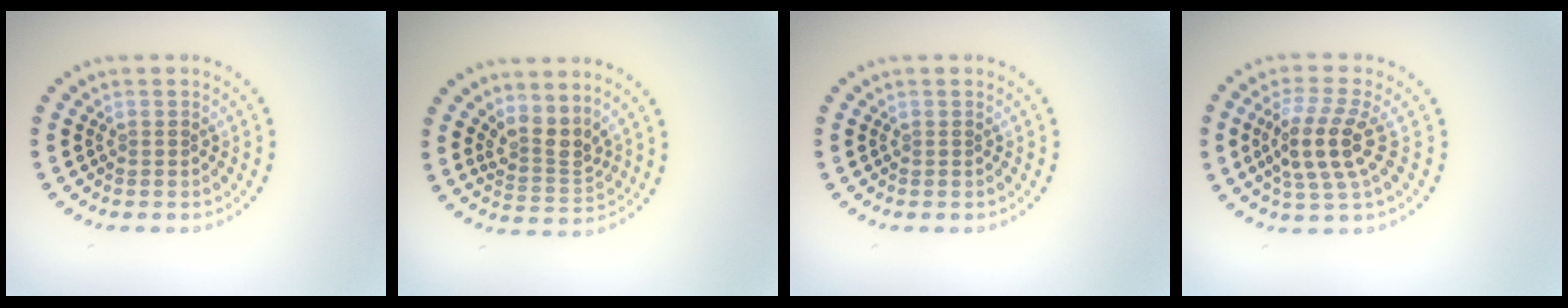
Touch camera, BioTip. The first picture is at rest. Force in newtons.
{"total": 2.8, "press": 2.1, "slide": 1.9}
{"total": 0.0}
{"total": 4.1, "press": 3.6, "slide": 1.9}